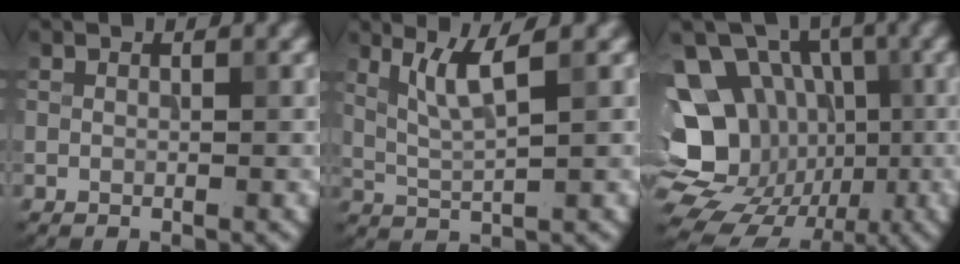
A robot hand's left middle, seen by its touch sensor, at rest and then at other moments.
{"total": 3.6, "force": [1.6, 0.5, 3.2], "torque": [-0.066, -0.004, 0.038]}
{"total": 12.8, "force": [-0.8, 10.6, 7.2], "torque": [-0.111, -0.001, -0.013]}